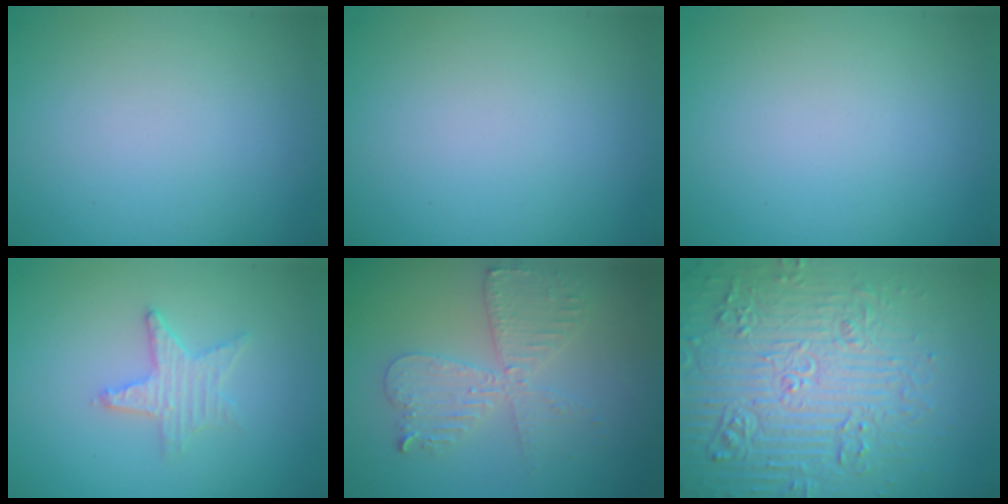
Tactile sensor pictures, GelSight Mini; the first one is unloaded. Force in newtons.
{"total": 0.0}
{"total": 0.0}
{"total": 2.3, "press": 2.2, "slide": 0.4}
{"total": 4.1, "press": 3.5, "slide": 2.2}
{"total": 8.0, "press": 7.7, "slide": 2.0}